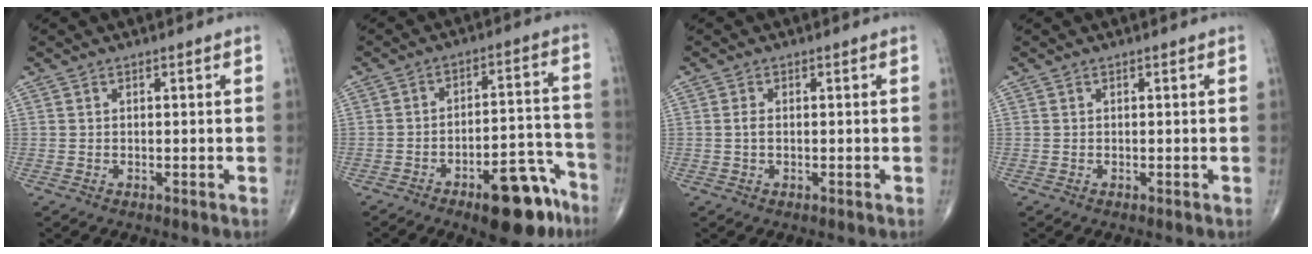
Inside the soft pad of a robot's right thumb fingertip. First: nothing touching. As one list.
[{"total": 14.0, "force": [-8.7, 5.1, 9.7], "torque": [-0.103, 0.073, -0.120]}, {"total": 1.4, "force": [0.0, 0.8, 1.1], "torque": [-0.023, -0.001, 0.000]}, {"total": 0.0}]